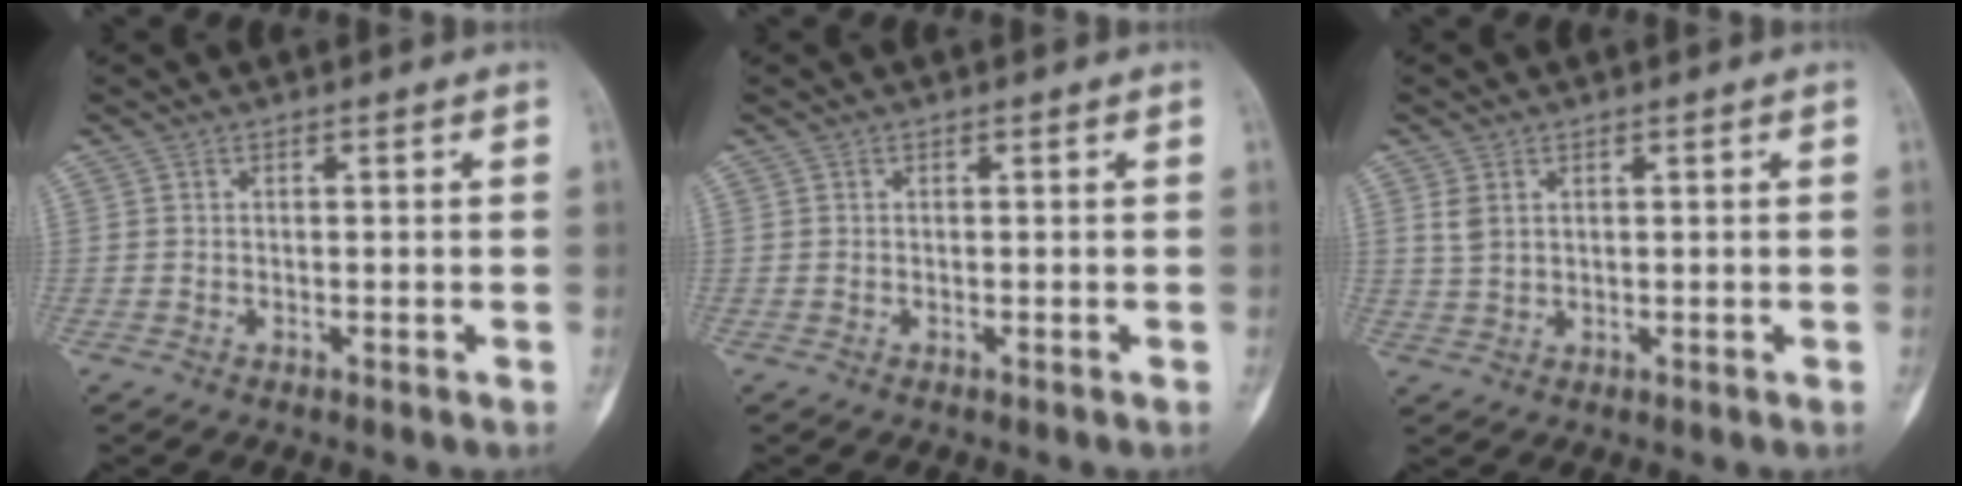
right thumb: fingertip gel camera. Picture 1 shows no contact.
{"total": 0.0}
{"total": 2.8, "force": [1.2, 1.9, 1.8], "torque": [-0.033, 0.001, 0.031]}